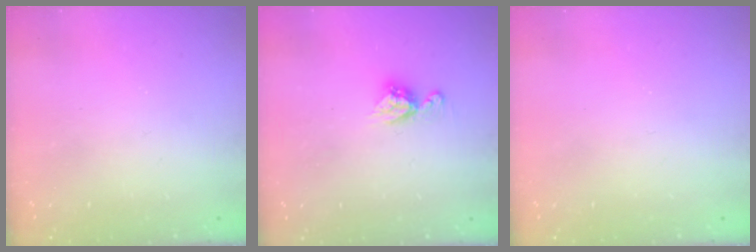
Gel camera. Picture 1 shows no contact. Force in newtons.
{"total": 7.2, "press": 7.2, "slide": 0.5}
{"total": 0.0}